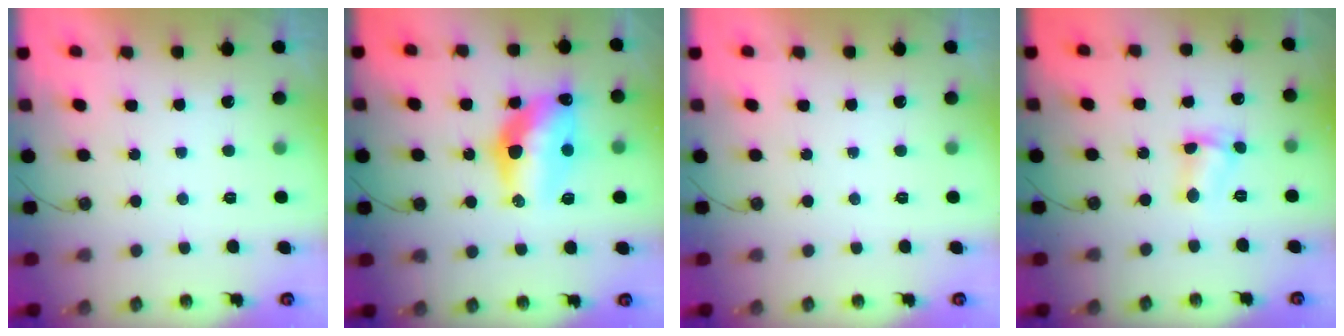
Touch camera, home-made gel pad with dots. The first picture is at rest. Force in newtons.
{"total": 14.5, "press": 14.4, "slide": 1.1}
{"total": 0.0}
{"total": 3.4, "press": 3.4, "slide": 0.2}